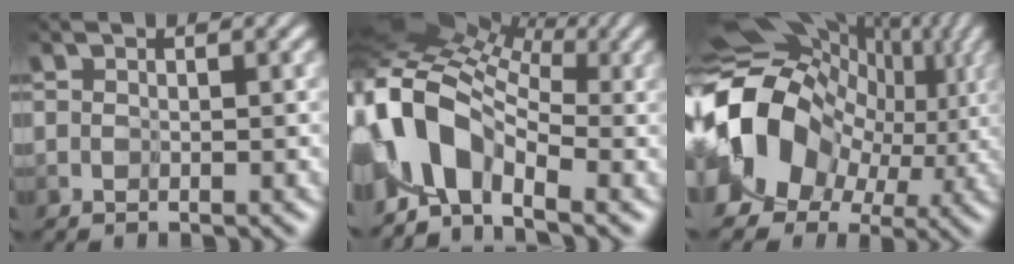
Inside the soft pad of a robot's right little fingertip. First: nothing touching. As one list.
[{"total": 7.2, "force": [-1.6, 4.4, 5.5], "torque": [-0.109, 0.007, -0.047]}, {"total": 14.2, "force": [0.5, 11.5, 8.2], "torque": [-0.175, -0.009, 0.014]}]